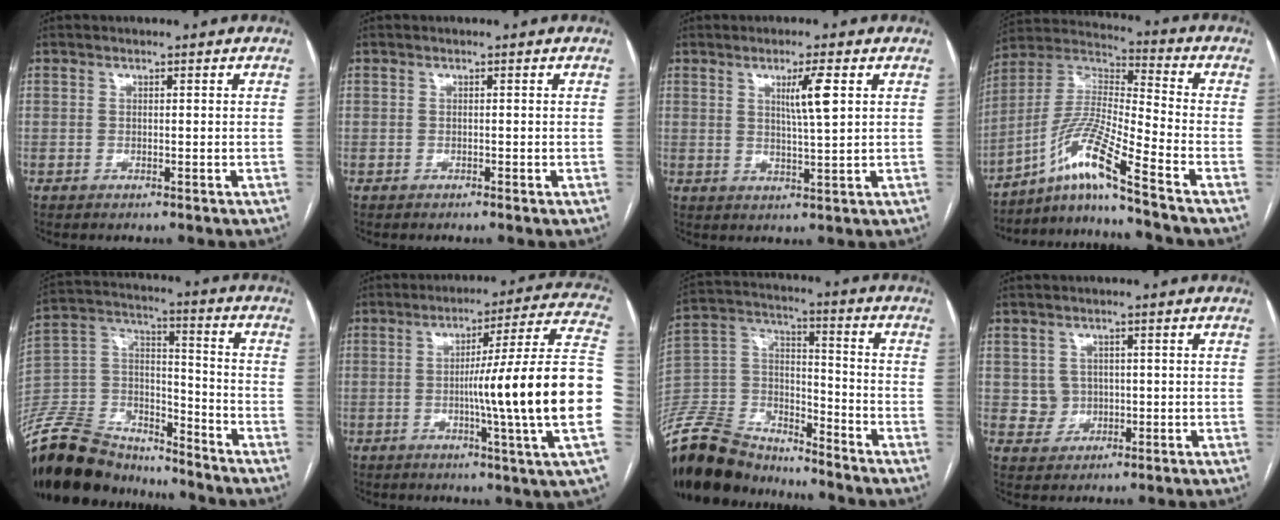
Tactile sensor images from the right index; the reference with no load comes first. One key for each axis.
{"total": 0.0}
{"total": 4.9, "fx": 1.8, "fy": -0.2, "fz": 4.6, "tx": -0.077, "ty": -0.004, "tz": 0.031}
{"total": 12.1, "fx": -8.2, "fy": -1.5, "fz": 8.8, "tx": -0.189, "ty": 0.003, "tz": -0.154}
{"total": 22.9, "fx": -20.2, "fy": 7.6, "fz": 7.5, "tx": -0.196, "ty": 0.010, "tz": -0.349}
{"total": 21.1, "fx": -2.9, "fy": -2.5, "fz": 20.8, "tx": -0.241, "ty": 0.008, "tz": -0.059}
{"total": 20.8, "fx": -19.0, "fy": 6.6, "fz": 5.5, "tx": -0.150, "ty": 0.016, "tz": -0.333}
{"total": 3.1, "fx": 0.3, "fy": 3.0, "fz": 0.3, "tx": -0.001, "ty": 0.008, "tz": 0.010}